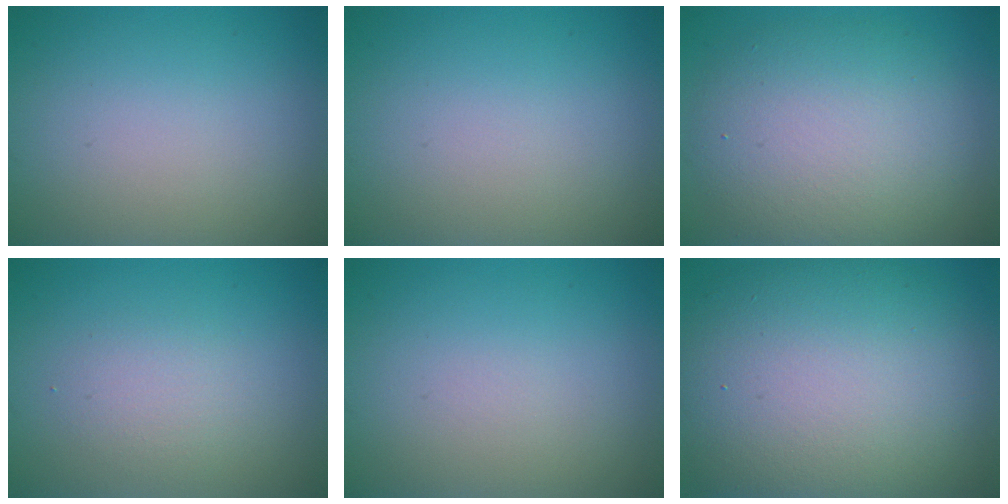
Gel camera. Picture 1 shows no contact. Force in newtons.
{"total": 1.6, "press": 1.6, "slide": 0.0}
{"total": 7.9, "press": 7.9, "slide": 0.4}
{"total": 1.9, "press": 1.9, "slide": 0.1}
{"total": 0.0}
{"total": 13.9, "press": 13.9, "slide": 1.1}